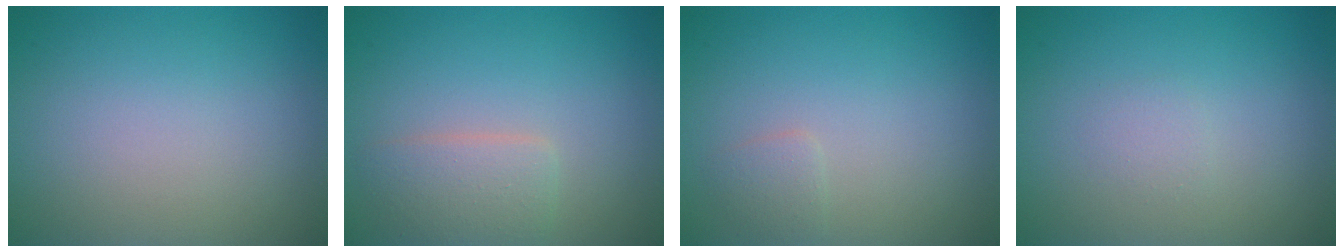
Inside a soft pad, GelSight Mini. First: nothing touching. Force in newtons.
{"total": 2.6, "press": 2.6, "slide": 0.1}
{"total": 1.0, "press": 1.0, "slide": 0.0}
{"total": 0.7, "press": 0.7, "slide": 0.0}